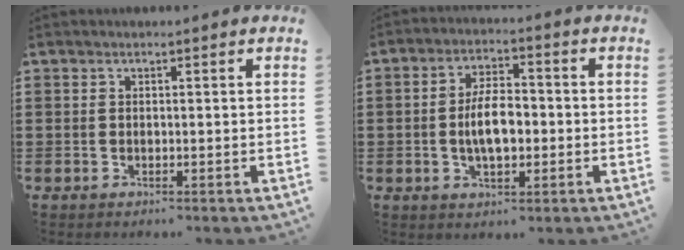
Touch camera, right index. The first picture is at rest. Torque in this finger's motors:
{"motor_torque": [2.01, 0.13, 0.92, 0.09]}